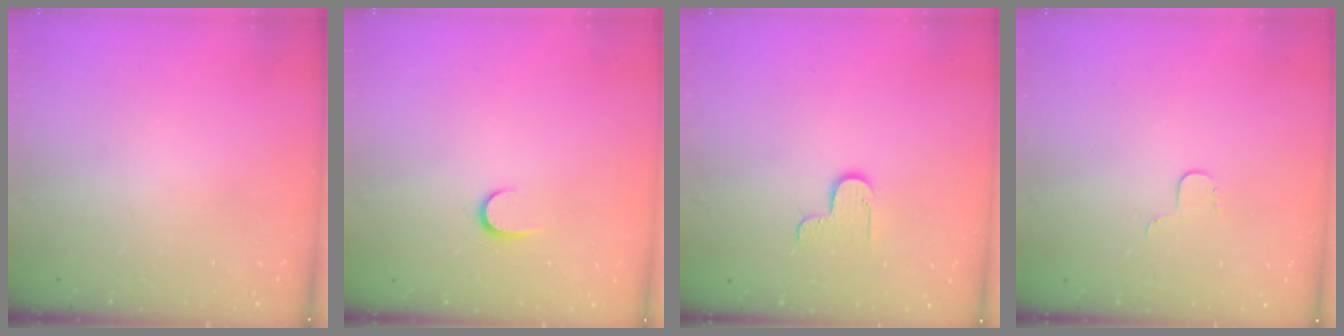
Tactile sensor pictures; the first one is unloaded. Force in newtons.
{"total": 4.9, "press": 4.8, "slide": 0.5}
{"total": 5.7, "press": 5.7, "slide": 0.5}
{"total": 3.5, "press": 3.5, "slide": 0.4}